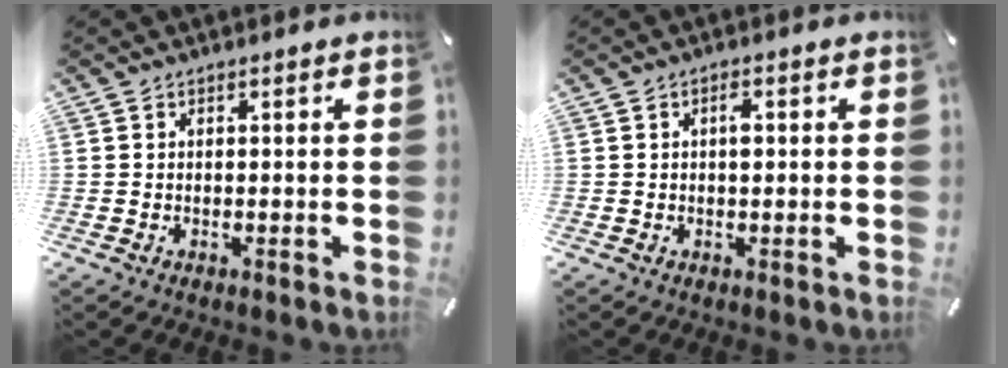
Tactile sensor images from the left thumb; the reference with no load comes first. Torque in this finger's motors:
{"motor_torque": [0.17, 0.43, 0.35, 0.01, 0.01]}